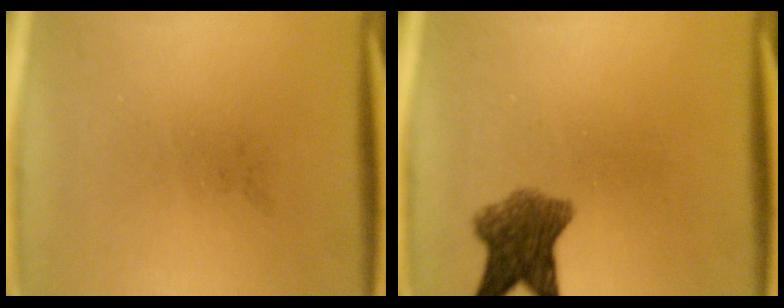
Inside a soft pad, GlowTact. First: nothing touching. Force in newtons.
{"total": 7.0}